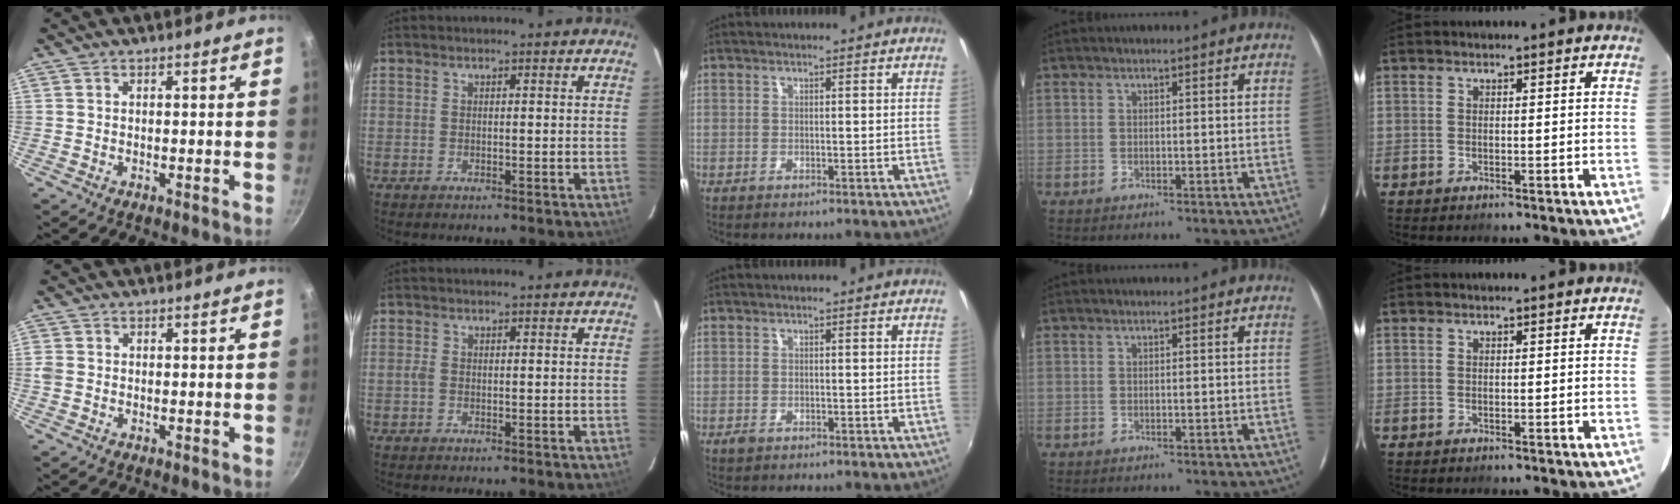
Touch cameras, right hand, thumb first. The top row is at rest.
{"thumb": {"total": 1.4, "force": [-0.2, 1.2, 0.7], "torque": [-0.014, 0.002, -0.004]}, "index": {"total": 1.0, "force": [-0.2, 0.6, 0.7], "torque": [-0.016, 0.001, -0.007]}, "middle": {"total": 1.1, "force": [-0.7, 0.7, 0.5], "torque": [-0.011, -0.003, -0.014]}}